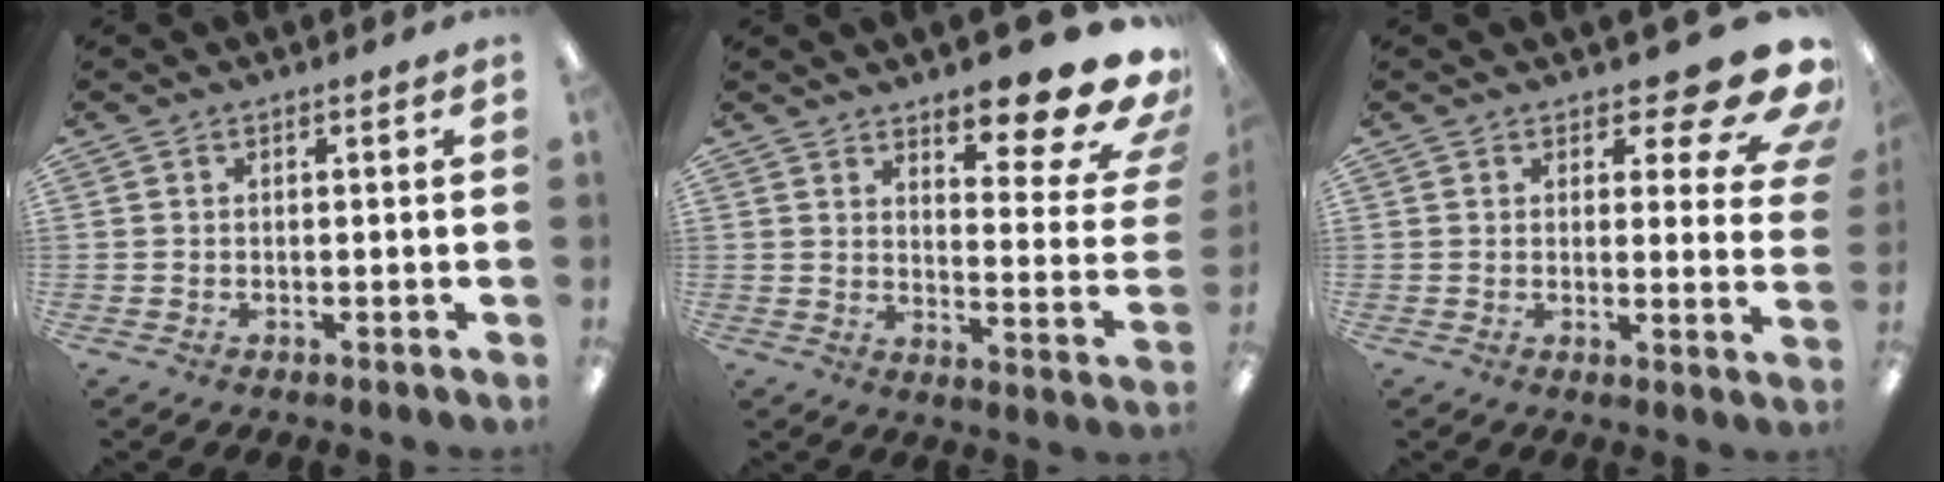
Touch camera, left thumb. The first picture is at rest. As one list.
[{"total": 16.4, "force": [12.2, 4.2, 10.1], "torque": [-0.129, -0.106, 0.198]}, {"total": 12.4, "force": [8.6, 4.2, 8.0], "torque": [-0.096, -0.064, 0.145]}]